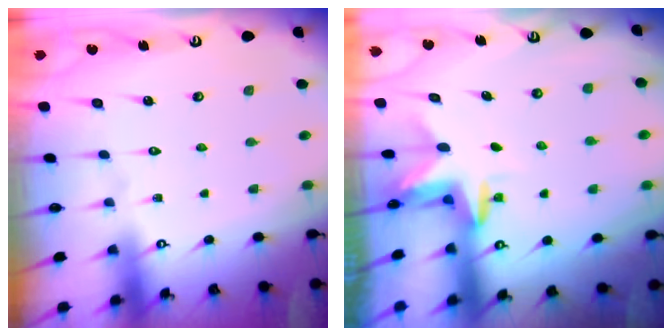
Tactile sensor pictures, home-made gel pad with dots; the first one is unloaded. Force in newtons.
{"total": 2.7, "press": 2.7, "slide": 0.2}